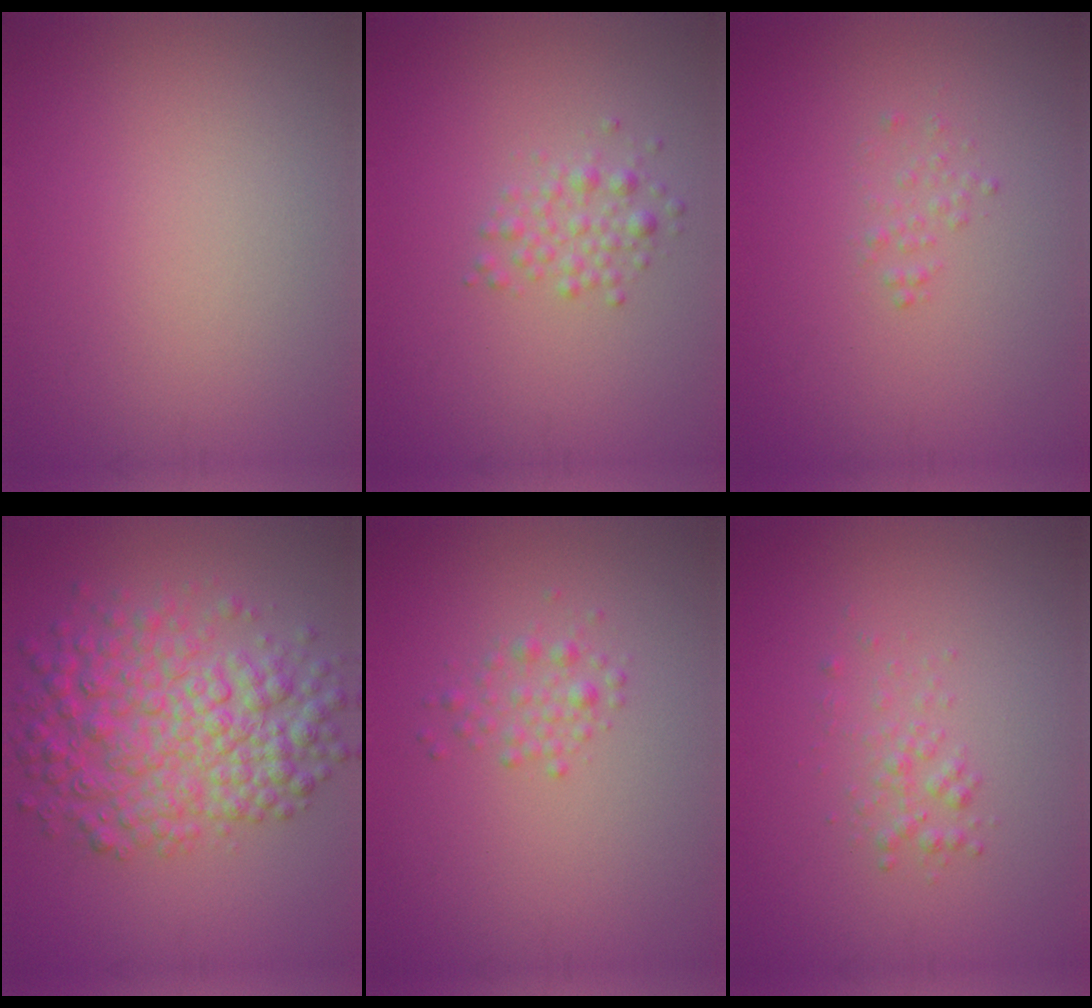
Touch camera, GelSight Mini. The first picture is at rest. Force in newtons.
{"total": 1.9, "press": 1.9, "slide": 0.1}
{"total": 0.9, "press": 0.9, "slide": 0.0}
{"total": 7.8, "press": 7.8, "slide": 0.0}
{"total": 2.2, "press": 2.2, "slide": 0.0}
{"total": 1.4, "press": 1.4, "slide": 0.1}